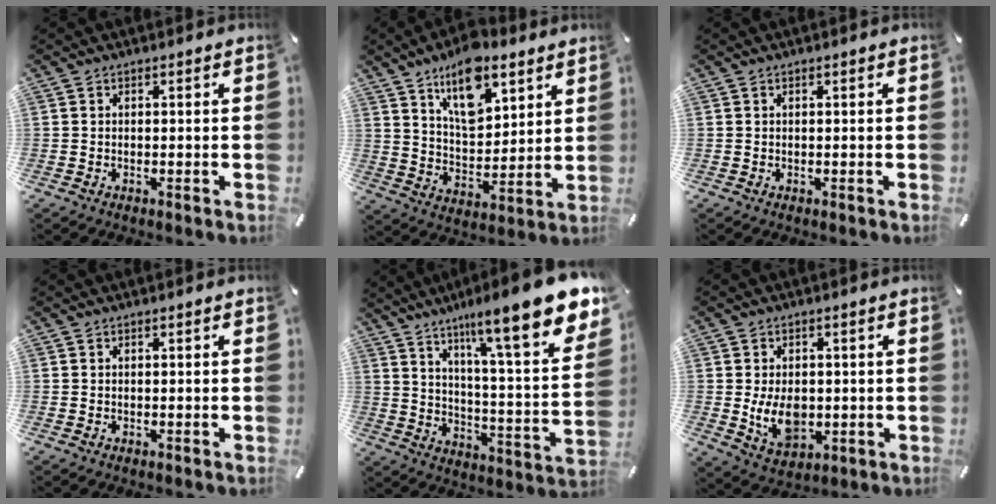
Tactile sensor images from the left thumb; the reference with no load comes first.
{"total": 14.2, "force": [9.2, 7.2, 8.1], "torque": [-0.128, -0.044, 0.162]}
{"total": 0.0}
{"total": 0.0}
{"total": 18.9, "force": [12.9, 3.4, 13.4], "torque": [-0.204, -0.102, 0.198]}
{"total": 8.8, "force": [-0.7, 6.4, 6.1], "torque": [-0.113, -0.005, -0.012]}